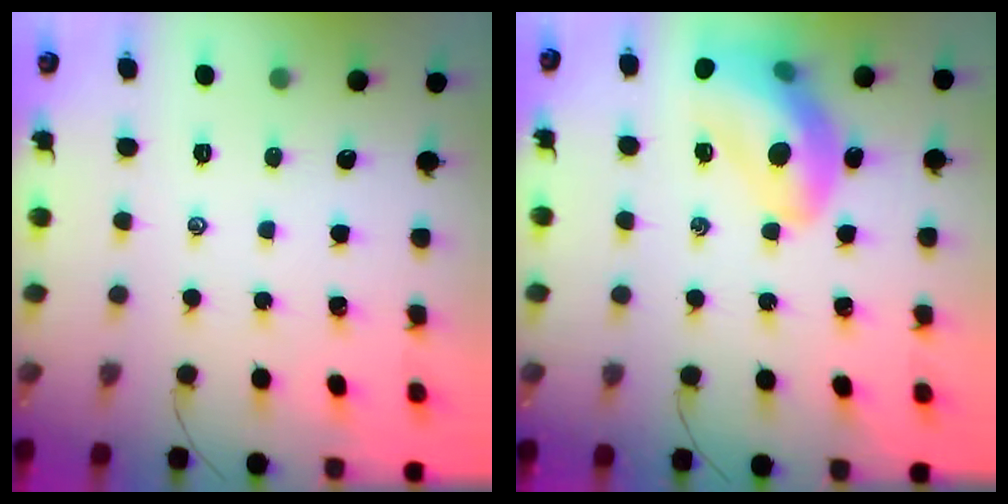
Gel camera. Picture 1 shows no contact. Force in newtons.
{"total": 16.7, "press": 16.4, "slide": 3.1}